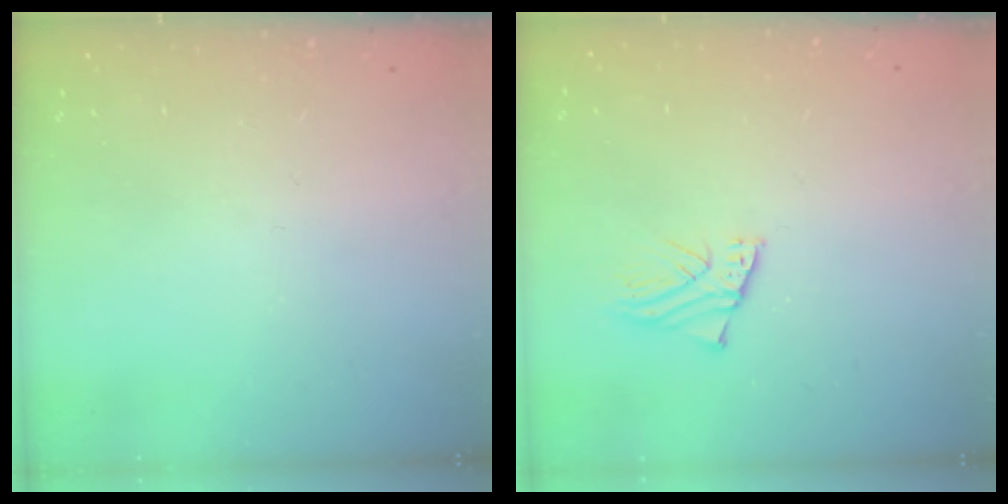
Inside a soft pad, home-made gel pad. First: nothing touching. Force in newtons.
{"total": 1.5, "press": 1.5, "slide": 0.2}